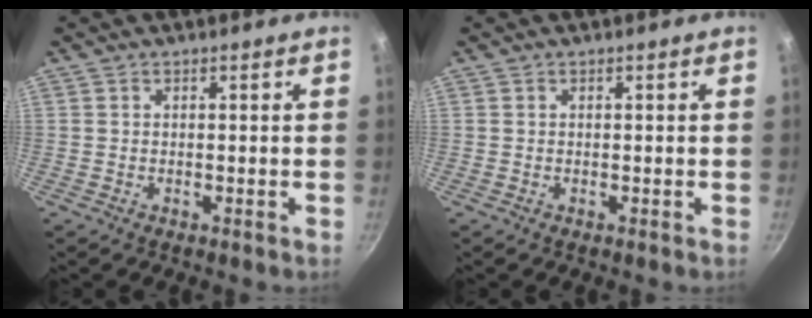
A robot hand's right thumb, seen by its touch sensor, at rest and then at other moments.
{"total": 0.0}